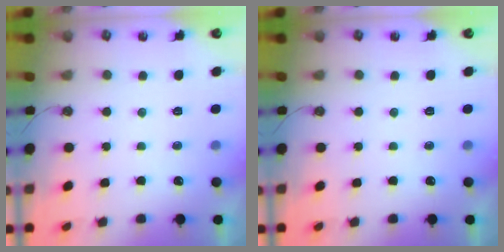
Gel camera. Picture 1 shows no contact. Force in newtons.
{"total": 0.0}